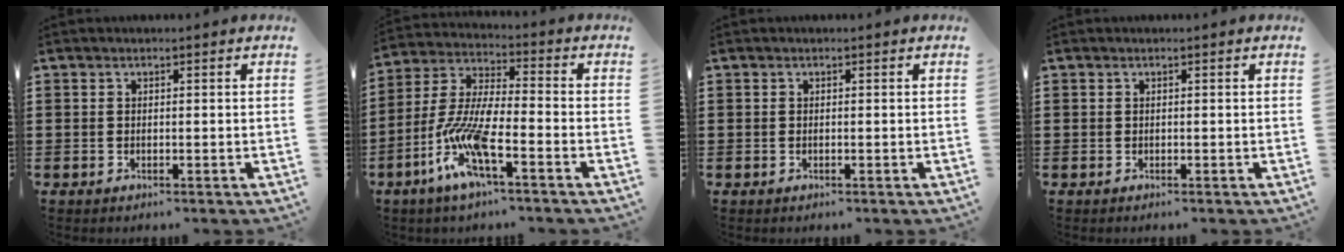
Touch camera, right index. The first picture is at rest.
{"total": 10.4, "force": [-5.7, 2.1, 8.4], "torque": [-0.209, -0.020, -0.120]}
{"total": 0.0}
{"total": 0.0}